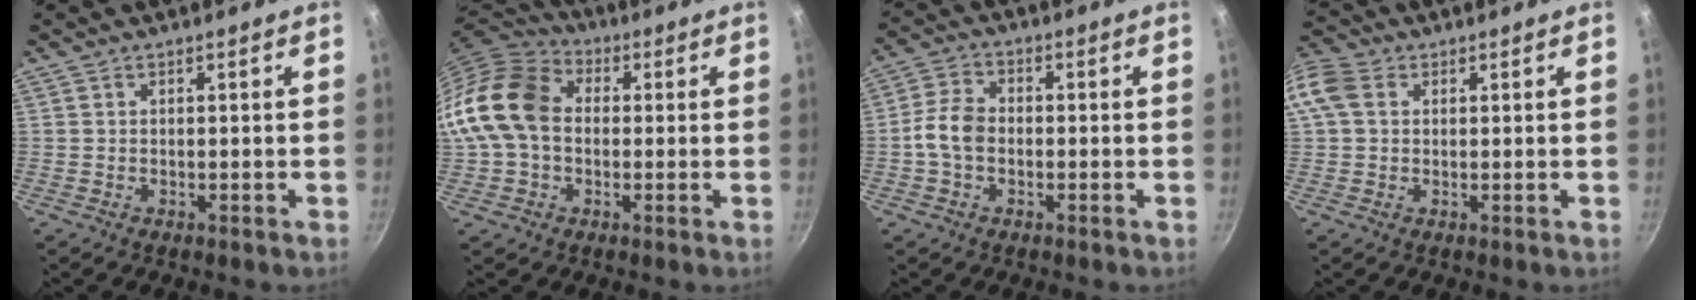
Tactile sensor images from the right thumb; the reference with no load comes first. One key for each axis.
{"total": 16.7, "fx": 0.6, "fy": 12.5, "fz": 11.1, "tx": -0.198, "ty": 0.035, "tz": -0.003}
{"total": 6.3, "fx": -1.1, "fy": 4.5, "fz": 4.3, "tx": -0.078, "ty": 0.025, "tz": -0.032}
{"total": 8.2, "fx": 2.0, "fy": 6.2, "fz": 5.0, "tx": -0.107, "ty": 0.018, "tz": 0.026}